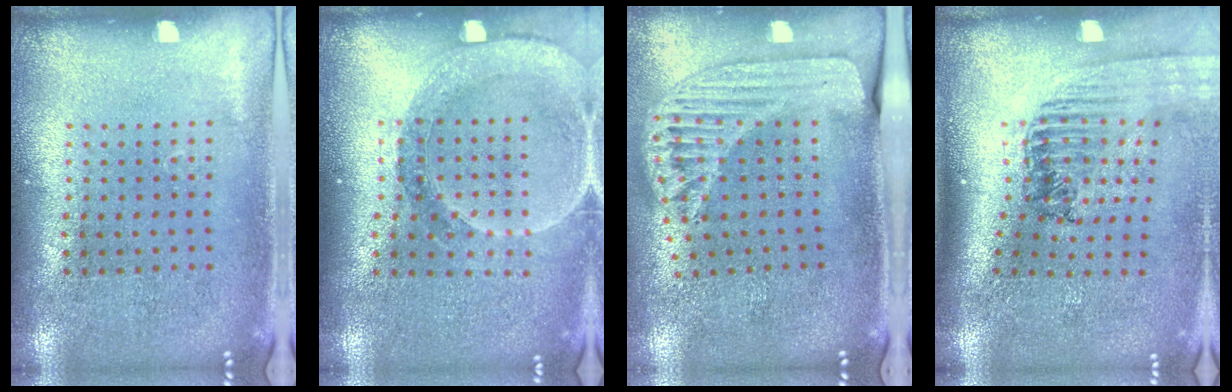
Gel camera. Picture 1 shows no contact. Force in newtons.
{"total": 1.4, "press": 1.4, "slide": 0.1}
{"total": 1.7, "press": 1.5, "slide": 0.7}
{"total": 1.5, "press": 1.4, "slide": 0.4}